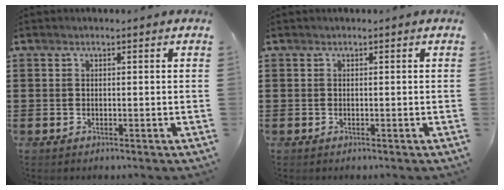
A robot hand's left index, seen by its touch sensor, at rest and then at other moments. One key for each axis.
{"total": 0.0}